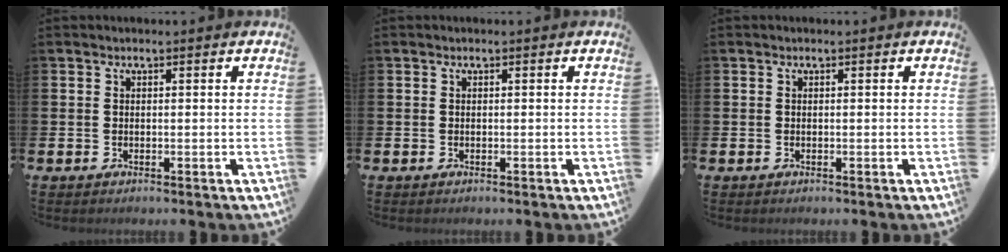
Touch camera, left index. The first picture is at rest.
{"total": 0.0}
{"total": 0.0}